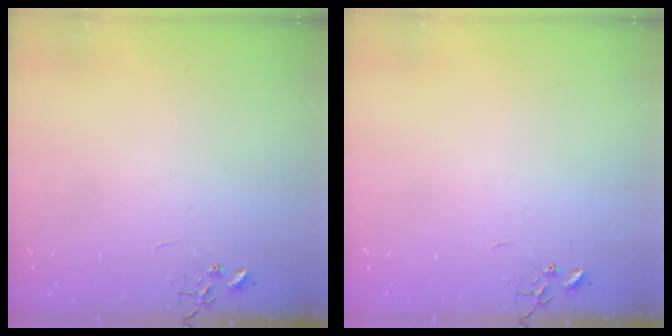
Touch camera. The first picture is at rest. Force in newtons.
{"total": 0.0}